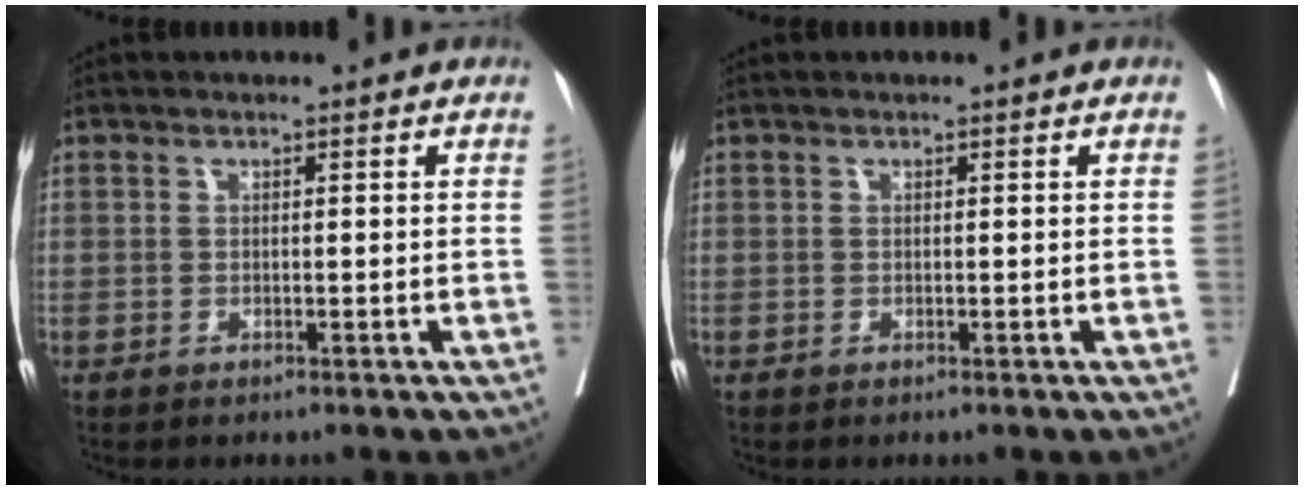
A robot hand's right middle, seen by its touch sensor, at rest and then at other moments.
{"total": 0.0}